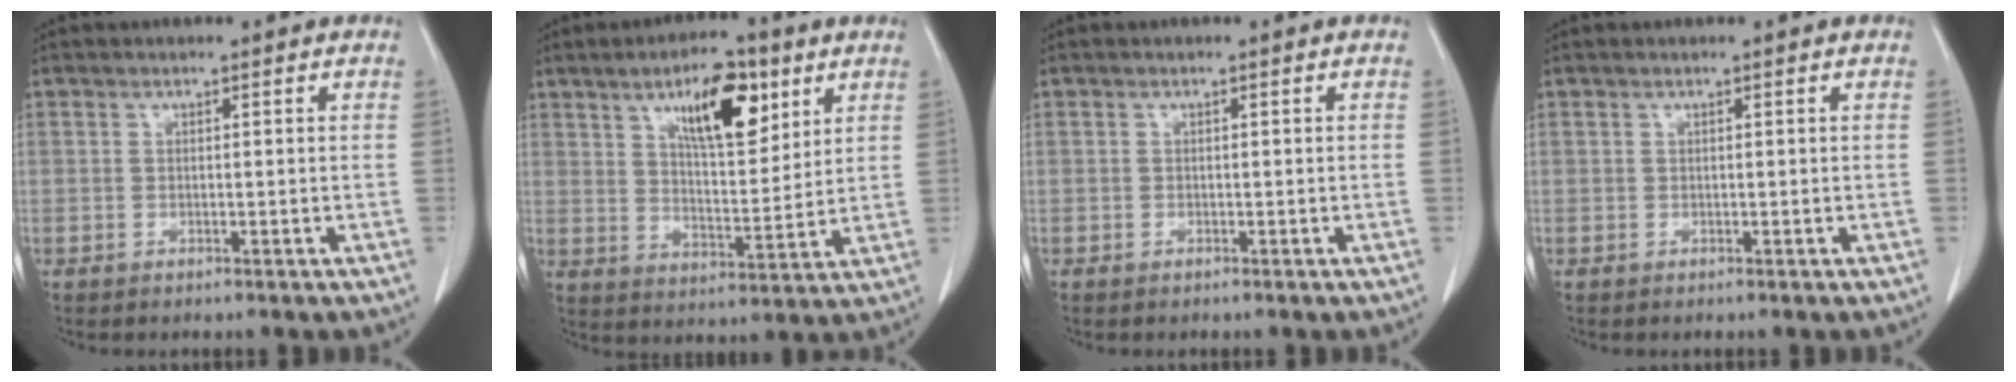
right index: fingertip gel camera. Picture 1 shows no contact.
{"total": 11.6, "force": [6.1, 3.8, 9.1], "torque": [-0.150, 0.004, 0.104]}
{"total": 0.0}
{"total": 0.0}